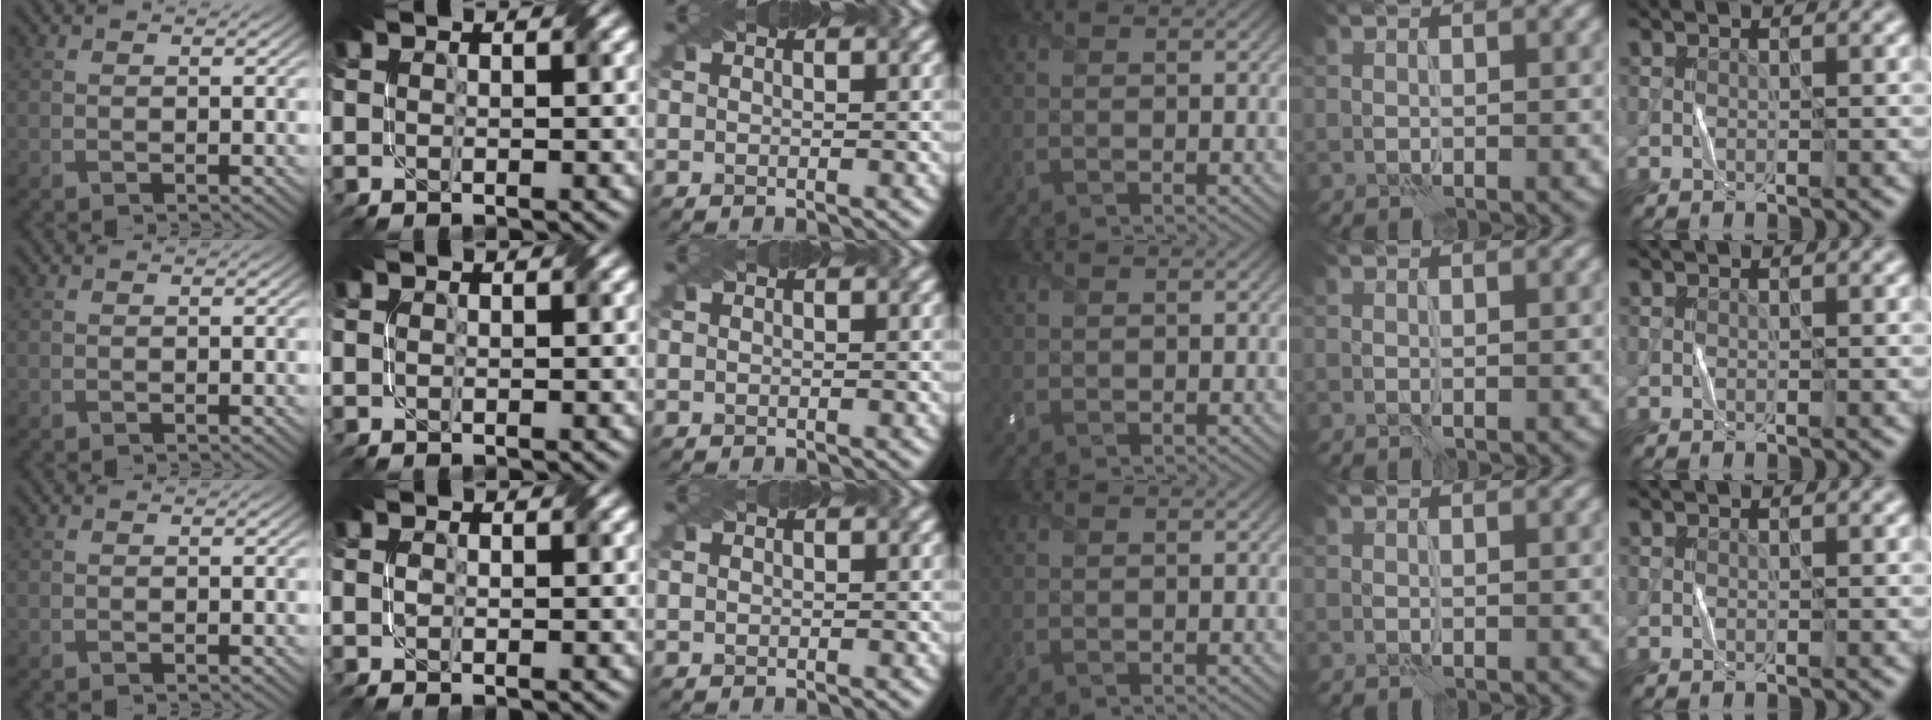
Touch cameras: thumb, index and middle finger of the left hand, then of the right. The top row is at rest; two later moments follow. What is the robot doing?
{"motion": "fold", "object": "paper"}